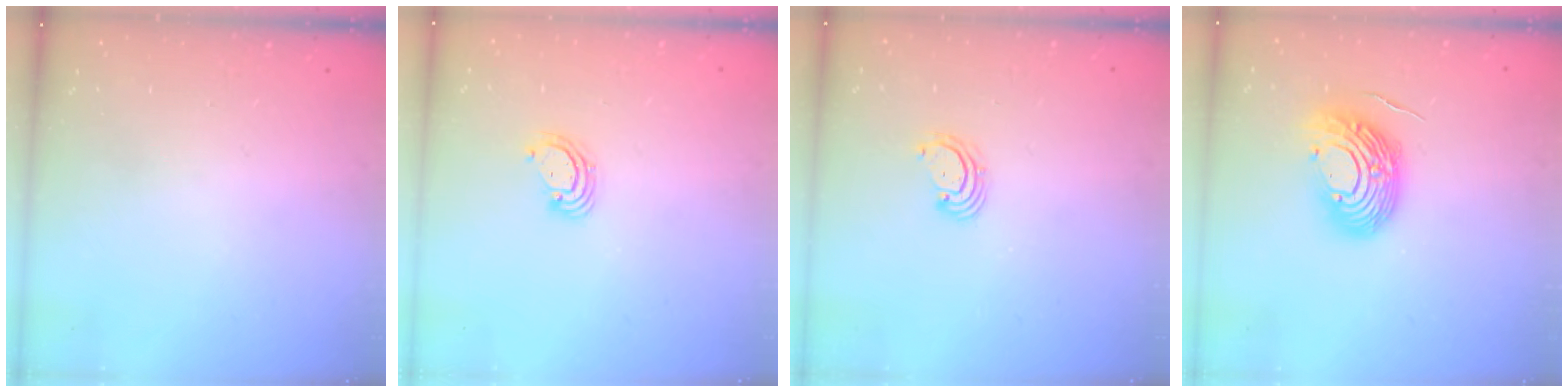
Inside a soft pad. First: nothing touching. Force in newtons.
{"total": 3.5, "press": 3.5, "slide": 0.2}
{"total": 2.5, "press": 2.5, "slide": 0.3}
{"total": 13.6, "press": 13.4, "slide": 2.2}